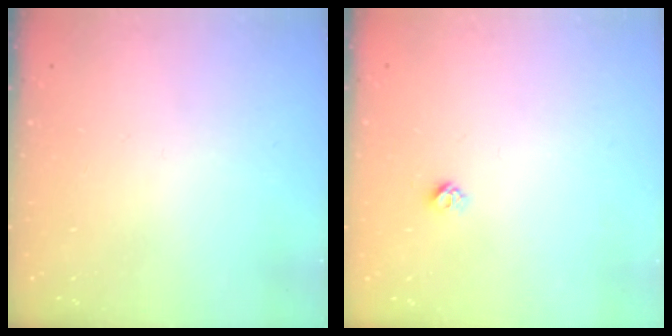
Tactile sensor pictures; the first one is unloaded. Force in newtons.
{"total": 3.8, "press": 3.8, "slide": 0.6}